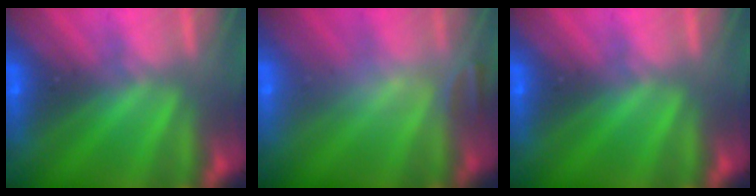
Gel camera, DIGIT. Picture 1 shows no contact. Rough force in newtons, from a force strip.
{"total": 2.4}
{"total": 0.0}